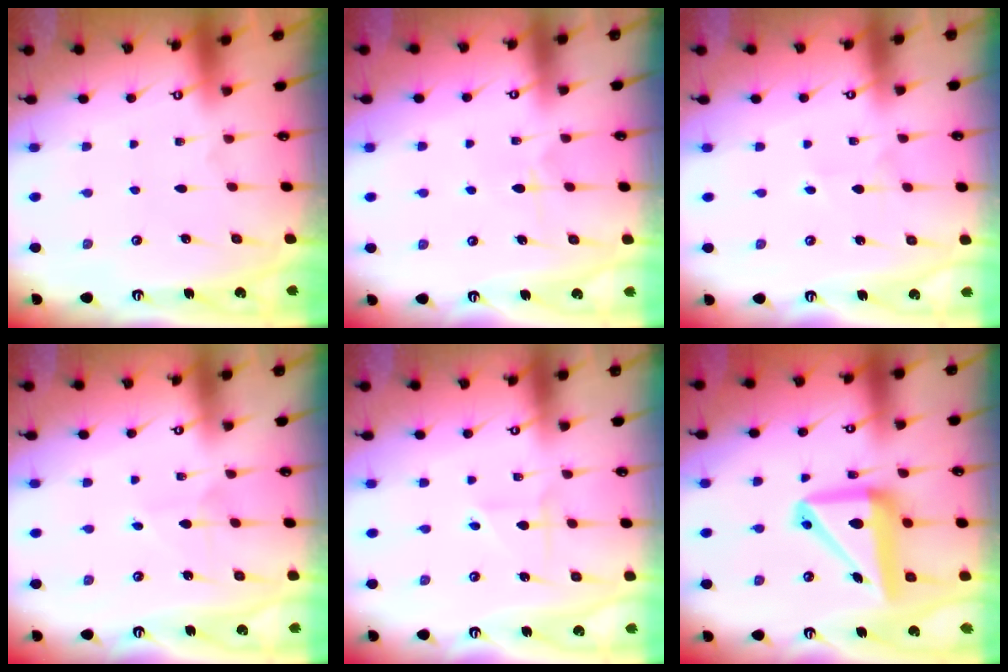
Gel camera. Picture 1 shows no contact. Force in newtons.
{"total": 5.6, "press": 5.5, "slide": 0.7}
{"total": 2.3, "press": 2.3, "slide": 0.2}
{"total": 3.3, "press": 3.3, "slide": 0.3}
{"total": 2.3, "press": 2.2, "slide": 0.9}
{"total": 16.0, "press": 15.8, "slide": 2.8}